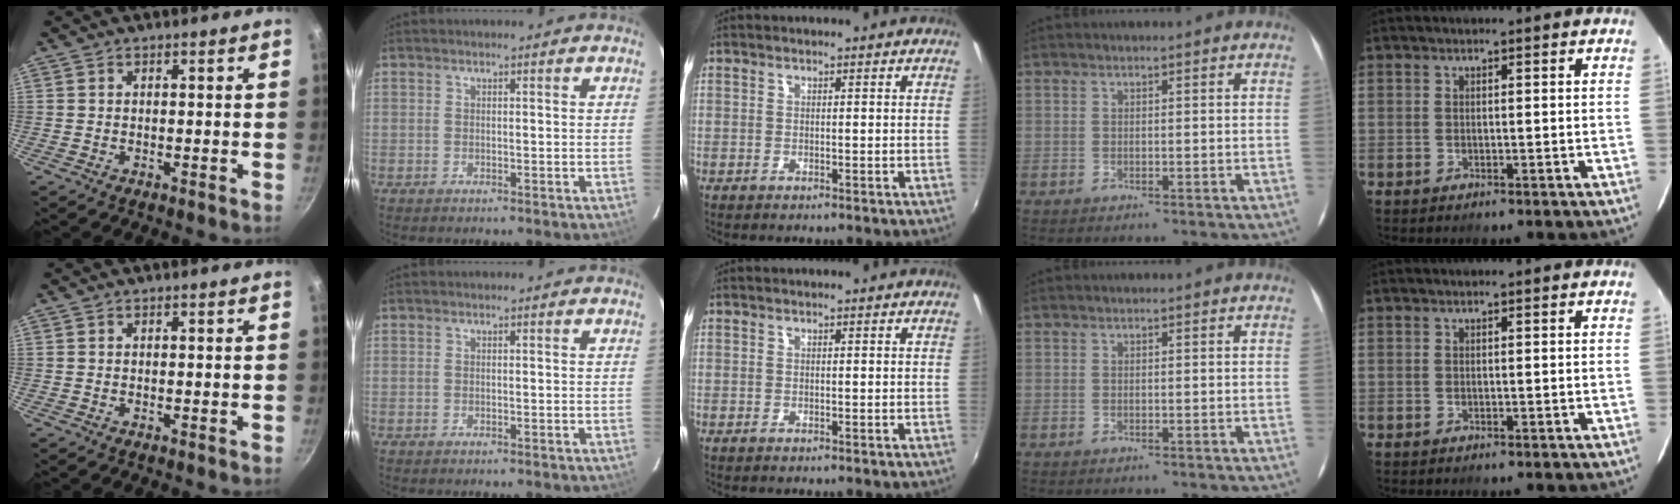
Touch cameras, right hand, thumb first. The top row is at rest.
{}